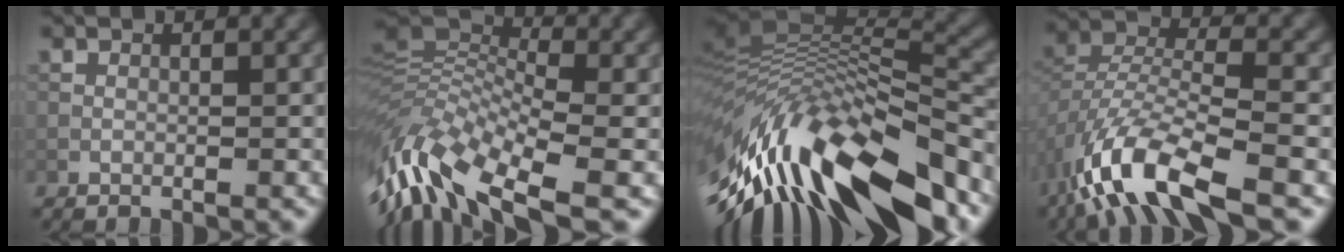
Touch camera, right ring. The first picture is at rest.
{"total": 12.1, "force": [-4.6, 4.8, 10.1], "torque": [-0.213, 0.009, -0.097]}
{"total": 15.3, "force": [-6.2, 5.9, 12.7], "torque": [-0.221, -0.002, -0.101]}
{"total": 10.5, "force": [-6.3, 3.7, 7.6], "torque": [-0.154, -0.006, -0.126]}